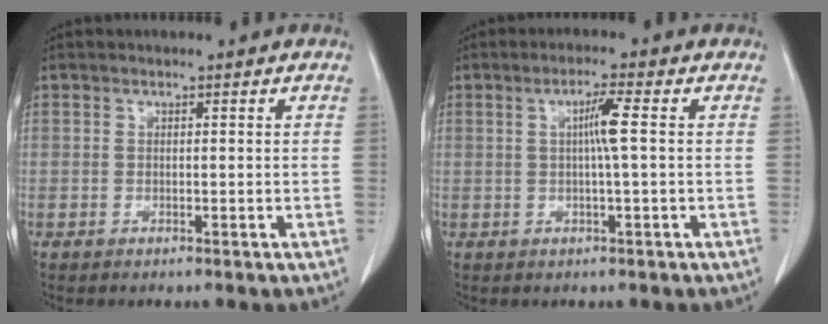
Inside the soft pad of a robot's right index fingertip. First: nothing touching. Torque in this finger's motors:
{"motor_torque": [0.19, 0.07, 0.10, 0.08]}